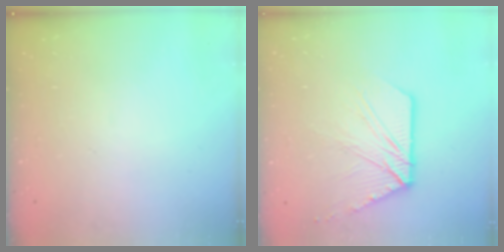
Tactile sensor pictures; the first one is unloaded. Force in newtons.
{"total": 13.2, "press": 13.1, "slide": 1.4}